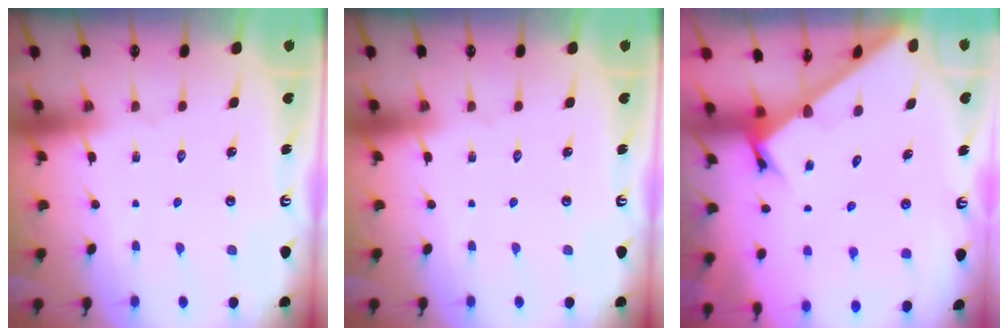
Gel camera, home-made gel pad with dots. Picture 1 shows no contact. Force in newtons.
{"total": 0.0}
{"total": 2.6, "press": 2.6, "slide": 0.2}